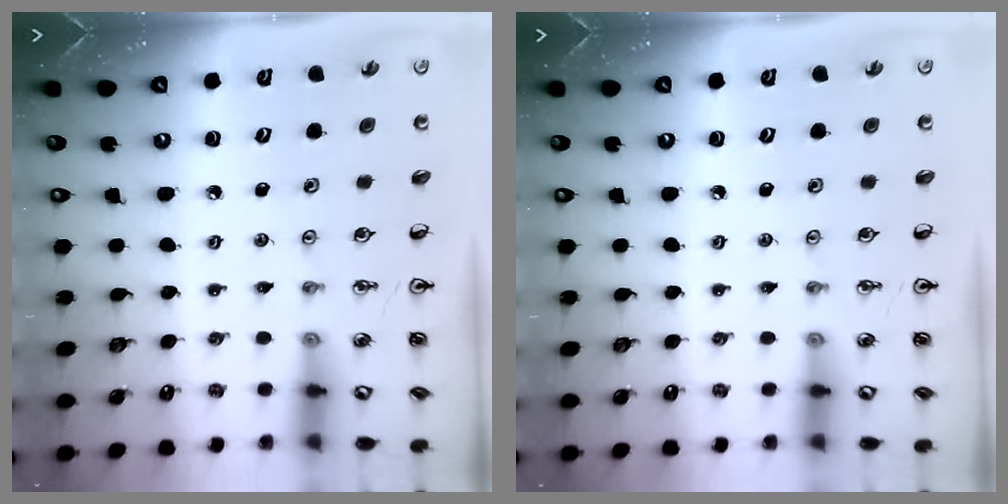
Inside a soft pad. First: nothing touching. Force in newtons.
{"total": 0.0}